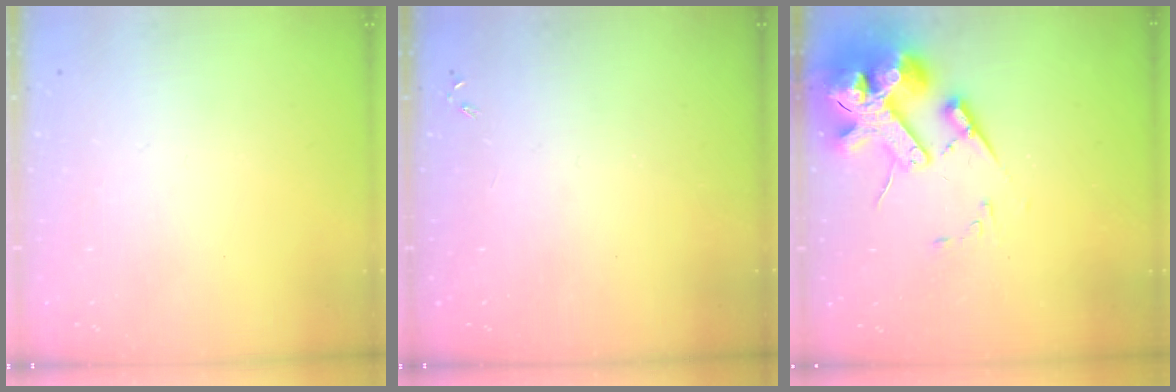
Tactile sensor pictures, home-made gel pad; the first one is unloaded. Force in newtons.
{"total": 0.0}
{"total": 17.8, "press": 17.6, "slide": 2.6}